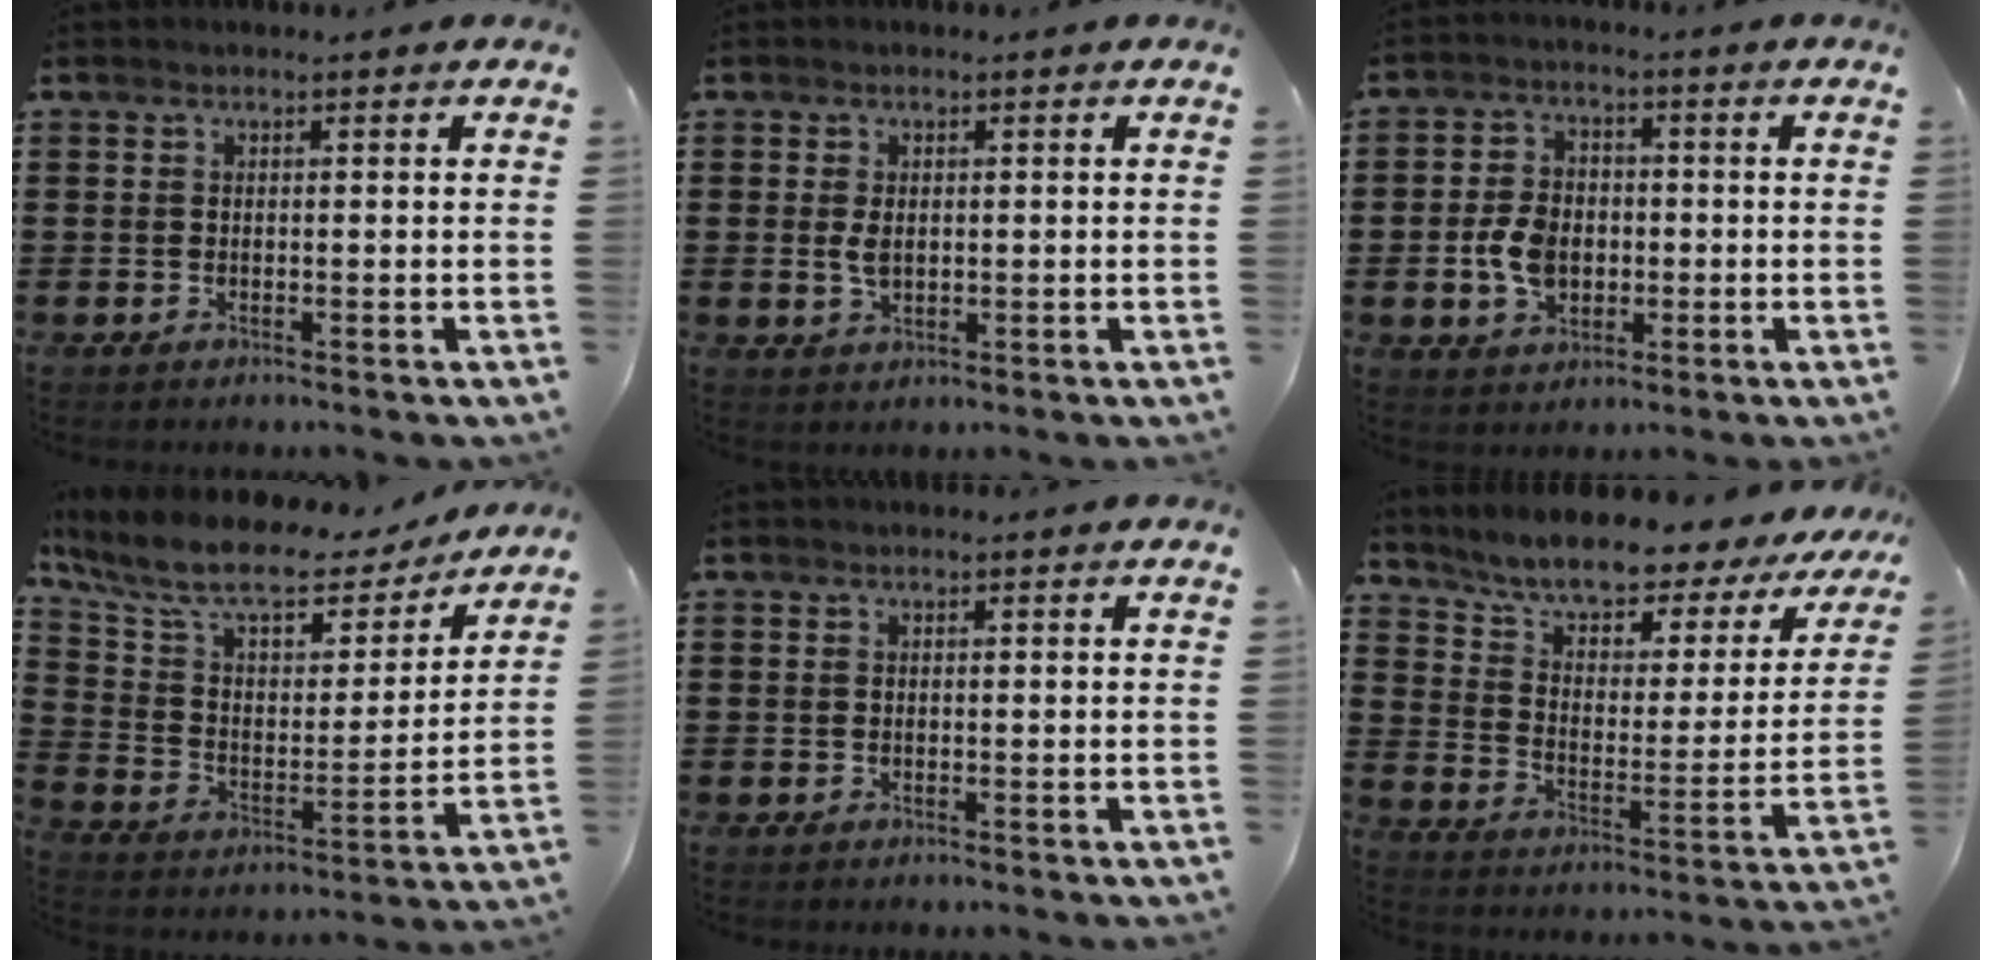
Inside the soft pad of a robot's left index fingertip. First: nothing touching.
{"total": 2.8, "force": [0.2, 1.6, 2.3], "torque": [-0.054, 0.001, 0.001]}
{"total": 6.6, "force": [-1.1, 4.6, 4.6], "torque": [-0.107, 0.006, -0.024]}
{"total": 10.1, "force": [8.1, 3.0, 5.2], "torque": [-0.136, -0.047, 0.141]}
{"total": 0.0}
{"total": 7.1, "force": [6.5, 1.0, 2.8], "torque": [-0.079, -0.053, 0.104]}